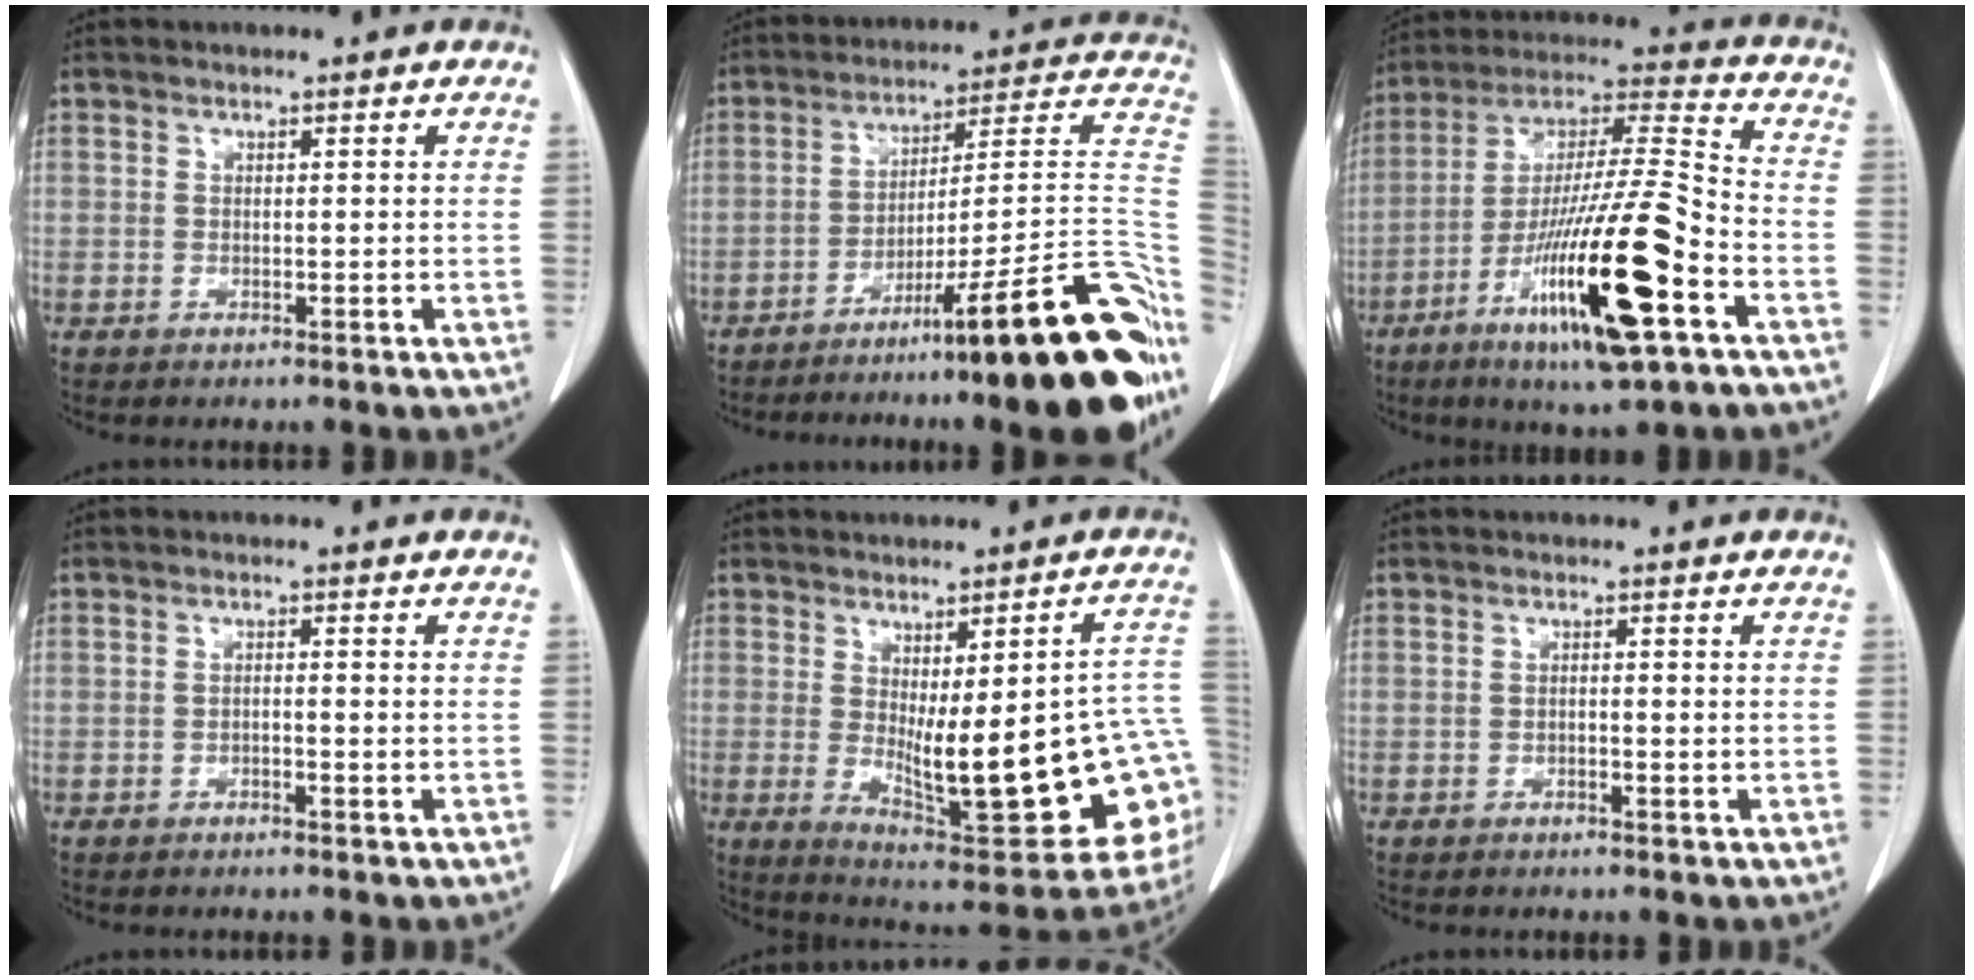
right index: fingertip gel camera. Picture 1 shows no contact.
{"total": 27.6, "force": [-14.9, 2.4, 23.1], "torque": [-0.194, 0.025, -0.219]}
{"total": 22.3, "force": [-9.5, 1.6, 20.1], "torque": [-0.361, -0.031, -0.168]}
{"total": 0.8, "force": [-0.5, 0.1, 0.7], "torque": [-0.011, 0.006, -0.007]}
{"total": 23.7, "force": [-2.9, 5.8, 22.8], "torque": [-0.218, -0.004, -0.014]}
{"total": 0.6, "force": [-0.3, 0.1, 0.5], "torque": [-0.010, 0.005, -0.002]}